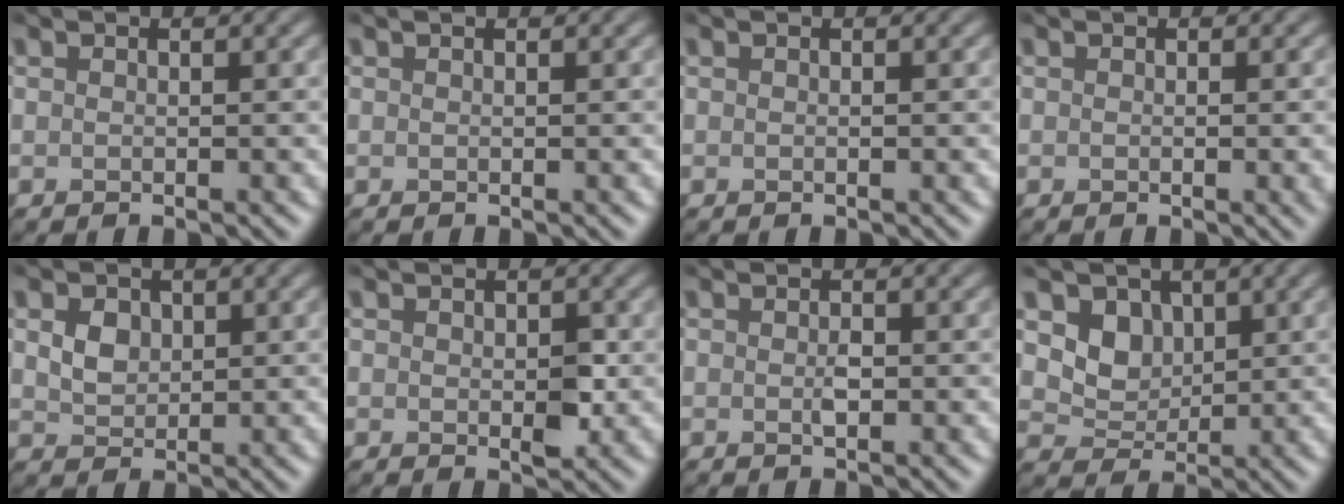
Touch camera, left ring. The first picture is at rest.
{"total": 0.0}
{"total": 0.0}
{"total": 2.2, "force": [-0.1, 0.7, 2.0], "torque": [-0.017, 0.003, -0.005]}
{"total": 2.0, "force": [0.5, 1.7, 1.0], "torque": [-0.027, 0.000, 0.012]}
{"total": 1.6, "force": [-0.2, 1.0, 1.3], "torque": [-0.025, -0.004, 0.001]}
{"total": 0.9, "force": [-0.3, 0.4, 0.7], "torque": [-0.018, 0.000, -0.007]}
{"total": 3.2, "force": [1.1, 2.6, 1.4], "torque": [-0.036, -0.012, 0.019]}